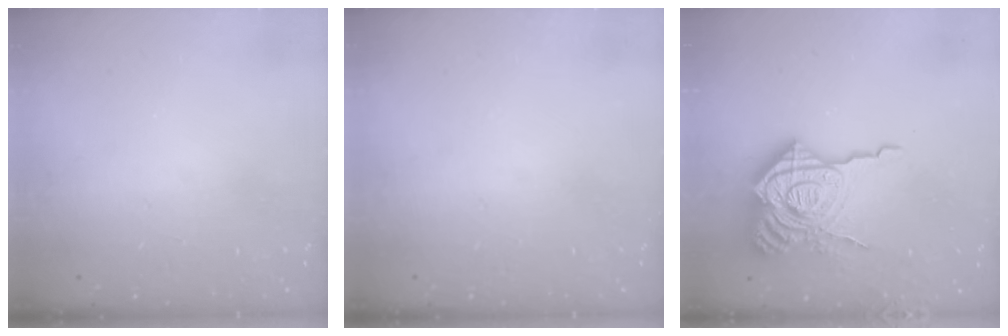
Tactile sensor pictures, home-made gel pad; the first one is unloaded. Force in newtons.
{"total": 0.0}
{"total": 23.6, "press": 23.5, "slide": 2.7}